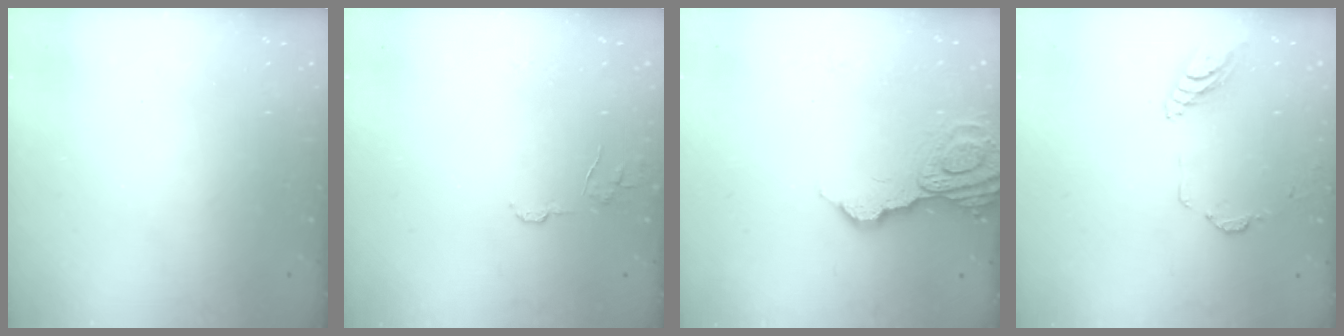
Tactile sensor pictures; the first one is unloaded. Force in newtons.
{"total": 5.4, "press": 5.4, "slide": 0.5}
{"total": 12.1, "press": 12.0, "slide": 1.4}
{"total": 11.1, "press": 10.9, "slide": 1.6}